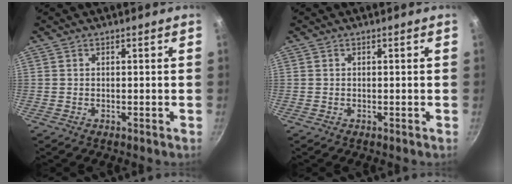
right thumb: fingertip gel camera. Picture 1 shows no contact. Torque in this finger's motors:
{"motor_torque": [-0.16, 0.13, 0.01, 0.00, 0.01]}